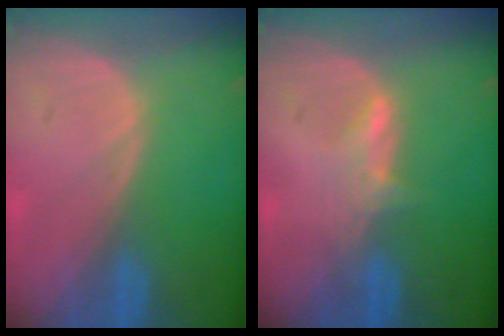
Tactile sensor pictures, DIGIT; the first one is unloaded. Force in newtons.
{"total": 2.6, "press": 2.5, "slide": 0.3}